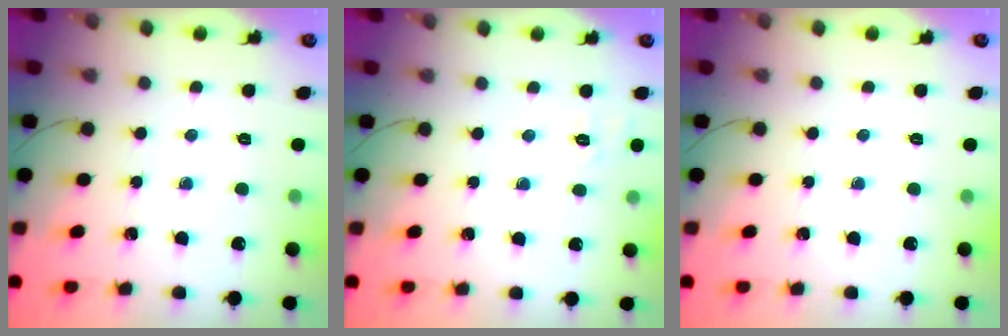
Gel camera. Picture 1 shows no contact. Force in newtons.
{"total": 1.9, "press": 0.3, "slide": 1.9}
{"total": 0.0}